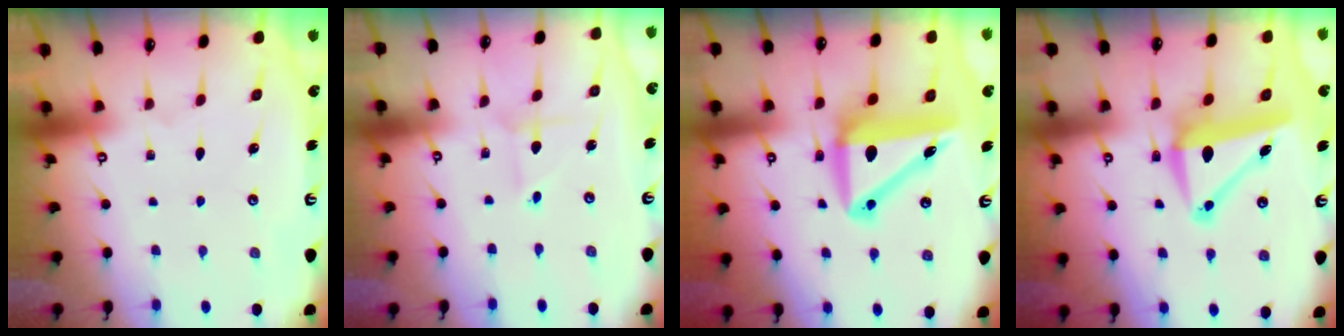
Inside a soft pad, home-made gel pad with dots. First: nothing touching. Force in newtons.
{"total": 0.7, "press": 0.7, "slide": 0.0}
{"total": 12.4, "press": 11.8, "slide": 3.6}
{"total": 10.3, "press": 9.8, "slide": 3.2}